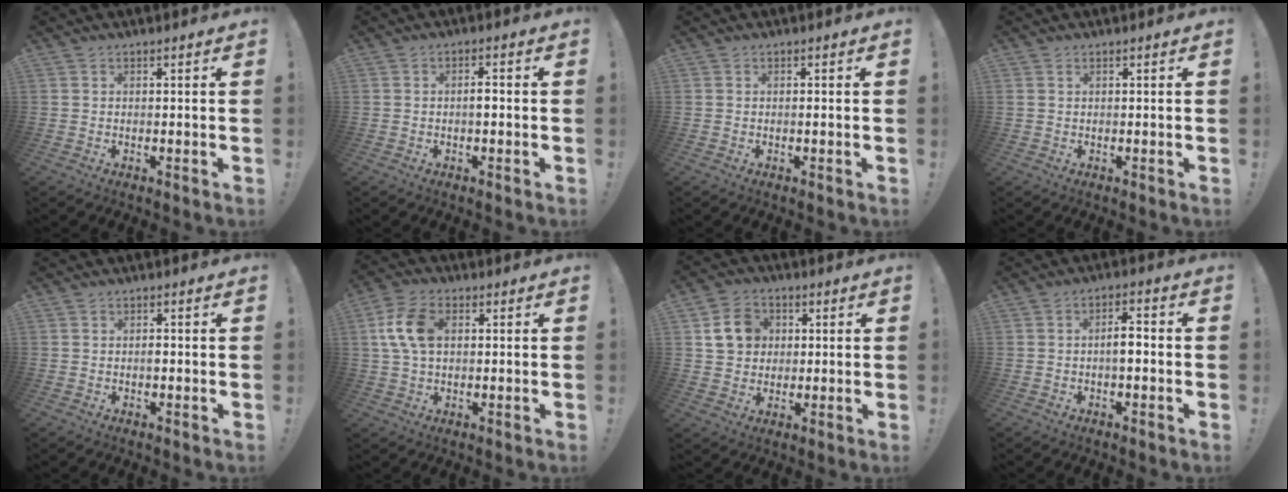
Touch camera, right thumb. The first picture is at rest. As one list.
[{"total": 2.5, "force": [-0.6, 0.8, 2.3], "torque": [-0.036, 0.006, -0.014]}, {"total": 0.7, "force": [-0.3, -0.2, 0.5], "torque": [-0.005, -0.002, -0.007]}, {"total": 0.6, "force": [0.4, 0.3, 0.3], "torque": [-0.007, 0.002, 0.008]}, {"total": 1.2, "force": [-0.3, 1.1, 0.4], "torque": [0.002, 0.000, -0.008]}, {"total": 11.3, "force": [1.9, 7.1, 8.5], "torque": [-0.164, 0.003, 0.036]}, {"total": 9.9, "force": [3.0, 8.6, 3.9], "torque": [-0.048, -0.004, 0.062]}, {"total": 5.0, "force": [-1.0, 2.1, 4.5], "torque": [-0.065, 0.009, -0.023]}]